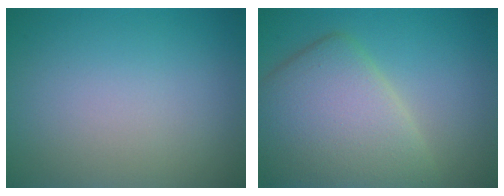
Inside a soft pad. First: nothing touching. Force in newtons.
{"total": 8.4, "press": 8.4, "slide": 0.4}